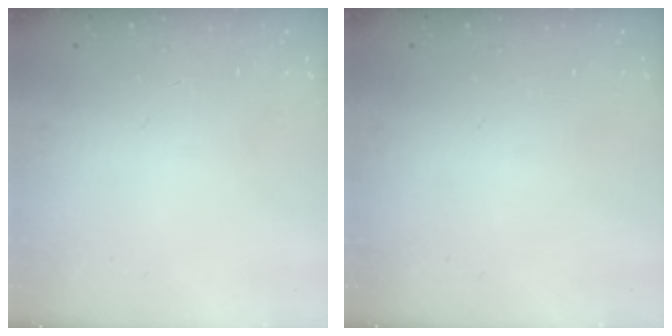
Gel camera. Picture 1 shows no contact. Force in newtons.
{"total": 0.0}